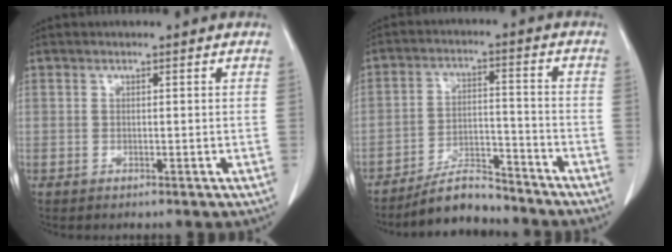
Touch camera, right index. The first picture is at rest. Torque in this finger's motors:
{"motor_torque": [-0.22, -0.19, 0.04, 0.00]}